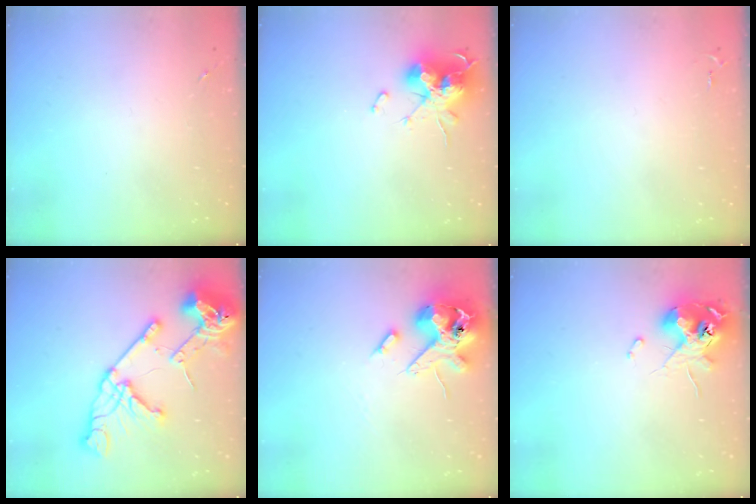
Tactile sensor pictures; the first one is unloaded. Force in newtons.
{"total": 15.7, "press": 15.7, "slide": 0.1}
{"total": 2.6, "press": 2.6, "slide": 0.4}
{"total": 24.0, "press": 23.9, "slide": 2.5}
{"total": 13.7, "press": 13.5, "slide": 2.3}
{"total": 11.9, "press": 11.8, "slide": 1.2}